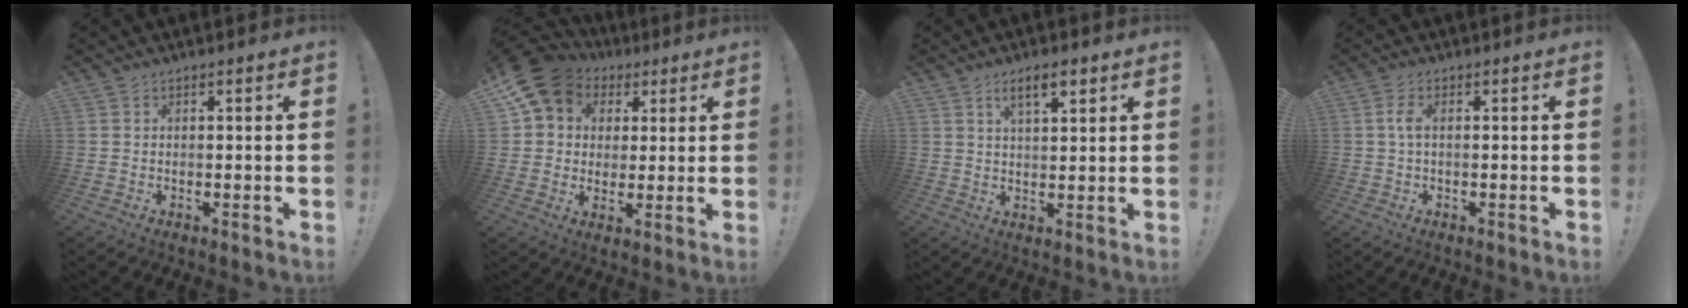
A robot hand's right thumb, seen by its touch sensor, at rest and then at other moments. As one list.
[{"total": 11.5, "force": [5.3, 9.3, 4.3], "torque": [-0.055, -0.028, 0.105]}, {"total": 6.0, "force": [3.5, 1.9, 4.4], "torque": [-0.062, -0.016, 0.056]}, {"total": 3.2, "force": [0.0, 1.3, 2.9], "torque": [-0.061, 0.005, -0.002]}]